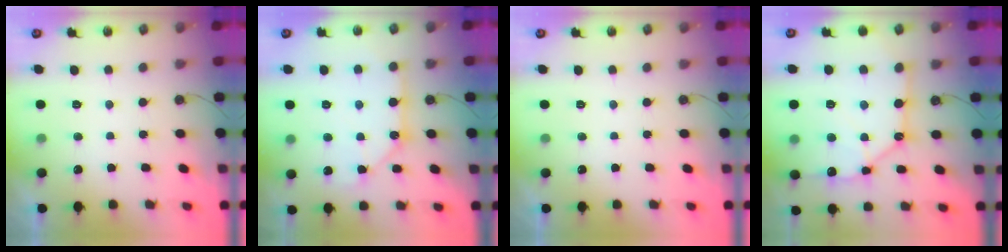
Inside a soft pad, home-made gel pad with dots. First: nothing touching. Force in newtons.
{"total": 9.4, "press": 9.4, "slide": 0.9}
{"total": 0.0}
{"total": 15.2, "press": 15.2, "slide": 1.5}